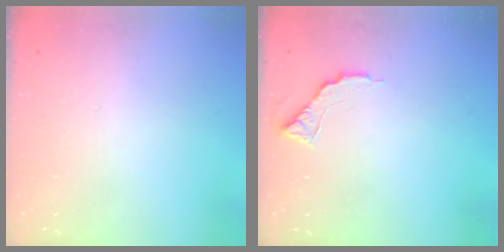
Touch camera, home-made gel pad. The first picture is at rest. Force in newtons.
{"total": 7.3, "press": 7.3, "slide": 0.4}